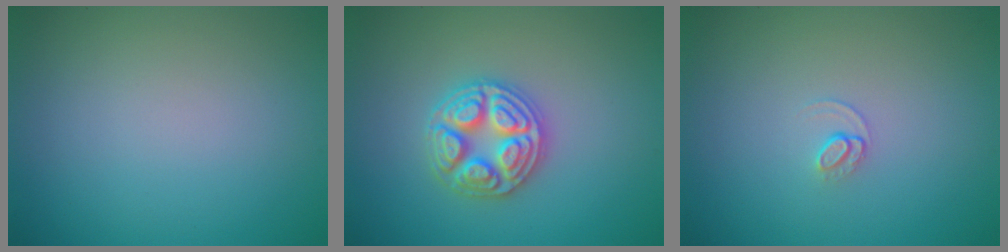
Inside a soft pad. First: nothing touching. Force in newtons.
{"total": 4.9, "press": 4.9, "slide": 0.6}
{"total": 0.9, "press": 0.4, "slide": 0.8}